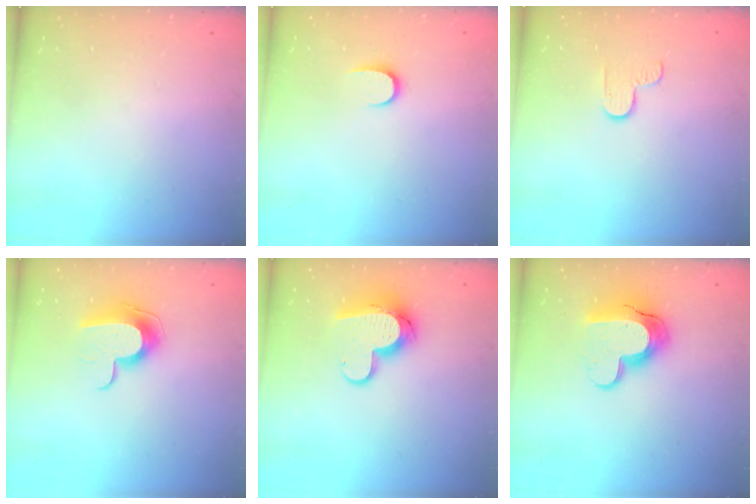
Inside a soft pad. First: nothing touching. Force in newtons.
{"total": 5.4, "press": 5.4, "slide": 0.5}
{"total": 3.8, "press": 3.8, "slide": 0.4}
{"total": 10.3, "press": 10.3, "slide": 0.3}
{"total": 11.9, "press": 11.8, "slide": 1.1}
{"total": 14.0, "press": 14.0, "slide": 1.0}